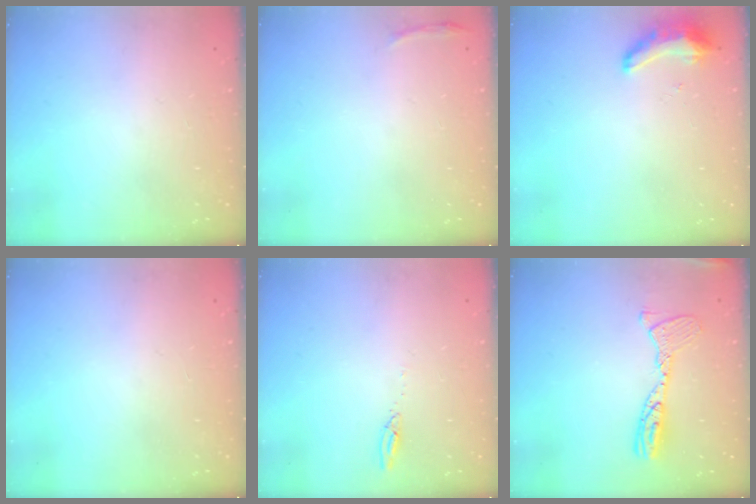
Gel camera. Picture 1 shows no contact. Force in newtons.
{"total": 3.0, "press": 1.9, "slide": 2.3}
{"total": 8.8, "press": 8.7, "slide": 1.3}
{"total": 0.0}
{"total": 2.7, "press": 2.7, "slide": 0.2}
{"total": 12.0, "press": 11.9, "slide": 1.1}